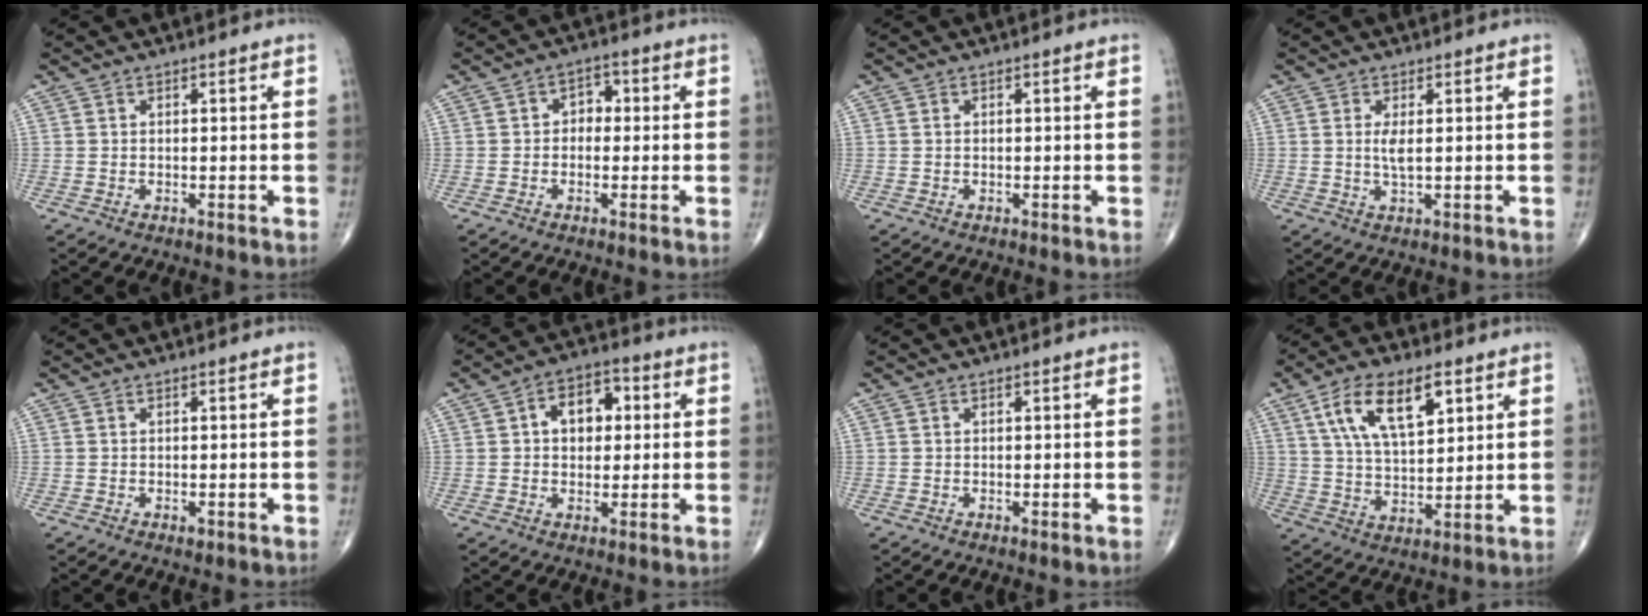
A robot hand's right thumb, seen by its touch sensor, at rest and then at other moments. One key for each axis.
{"total": 3.4, "fx": 0.0, "fy": 2.6, "fz": 2.1, "tx": -0.008, "ty": 0.014, "tz": -0.011}
{"total": 0.0}
{"total": 2.5, "fx": 0.4, "fy": 0.5, "fz": 2.4, "tx": -0.053, "ty": -0.008, "tz": 0.013}
{"total": 0.7, "fx": -0.3, "fy": 0.4, "fz": 0.6, "tx": -0.006, "ty": -0.001, "tz": -0.004}
{"total": 8.6, "fx": 1.7, "fy": 5.8, "fz": 6.1, "tx": -0.063, "ty": 0.014, "tz": 0.020}
{"total": 0.0}
{"total": 13.7, "fx": 6.1, "fy": 6.2, "fz": 10.5, "tx": -0.174, "ty": -0.016, "tz": 0.113}